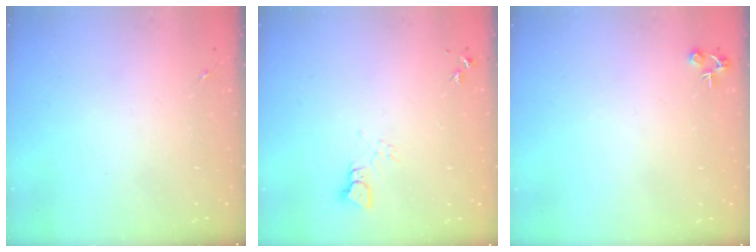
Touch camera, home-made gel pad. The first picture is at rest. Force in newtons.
{"total": 3.2, "press": 3.2, "slide": 0.1}
{"total": 4.7, "press": 4.7, "slide": 0.2}